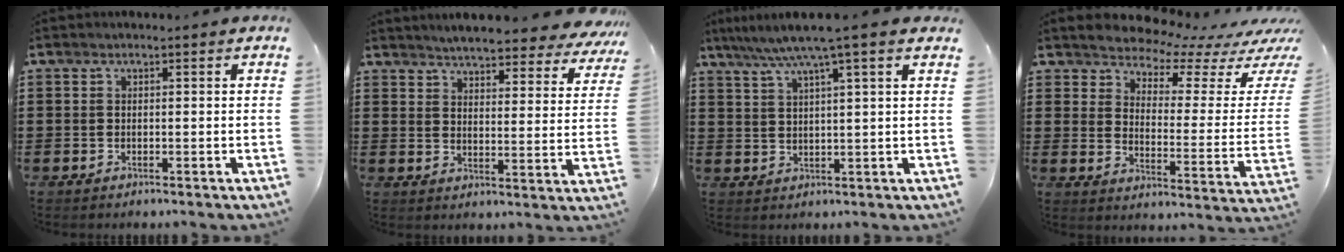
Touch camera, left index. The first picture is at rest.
{"total": 5.4, "force": [5.1, -0.2, 1.6], "torque": [-0.053, -0.031, 0.089]}
{"total": 6.0, "force": [4.2, -0.4, 4.2], "torque": [-0.093, -0.013, 0.069]}
{"total": 4.8, "force": [4.8, 0.5, 0.6], "torque": [-0.034, -0.046, 0.076]}